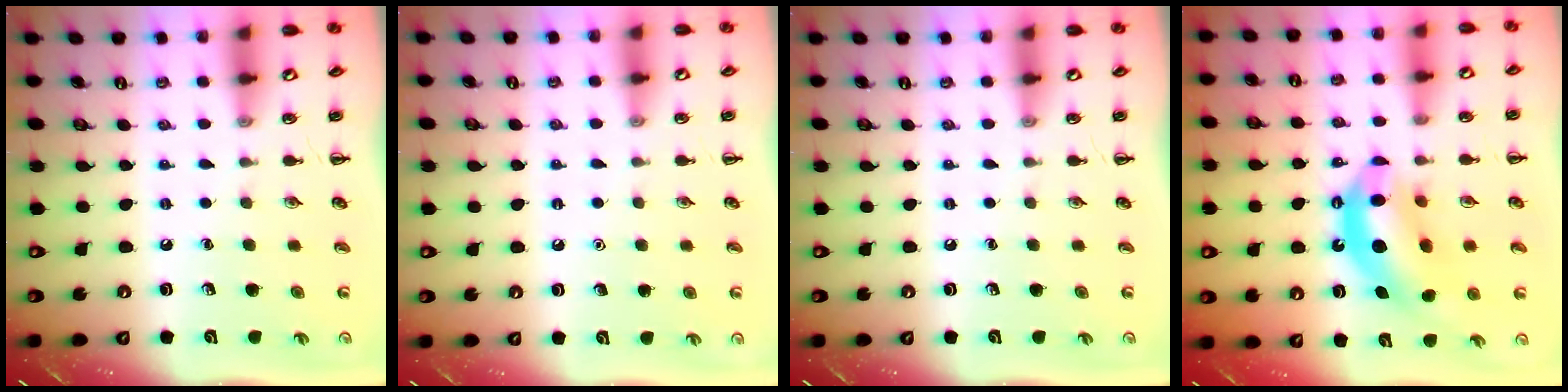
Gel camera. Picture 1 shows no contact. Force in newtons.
{"total": 1.5, "press": 1.5, "slide": 0.1}
{"total": 0.0}
{"total": 13.2, "press": 12.8, "slide": 3.5}